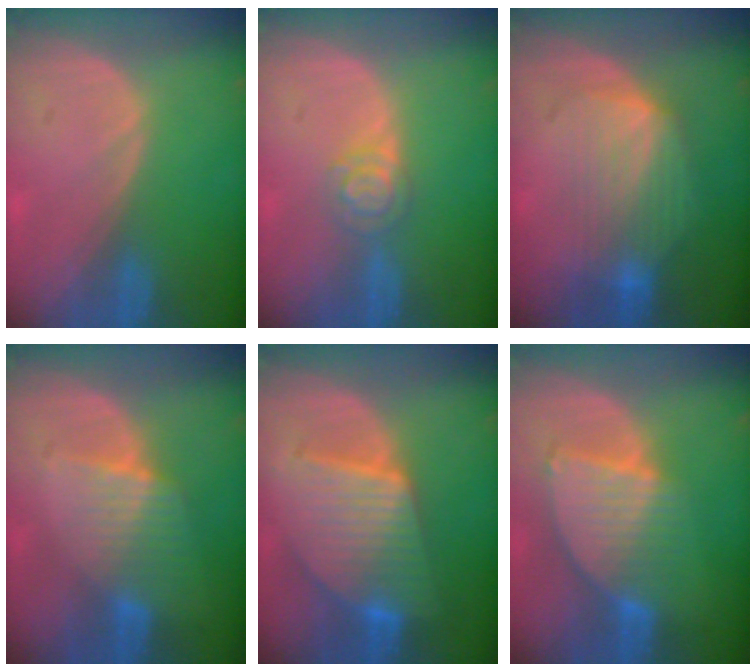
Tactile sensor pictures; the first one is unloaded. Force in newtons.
{"total": 3.9, "press": 3.7, "slide": 1.3}
{"total": 7.5, "press": 7.3, "slide": 1.7}
{"total": 6.5, "press": 5.7, "slide": 3.2}
{"total": 10.1, "press": 10.1, "slide": 0.7}
{"total": 8.0, "press": 7.1, "slide": 3.6}